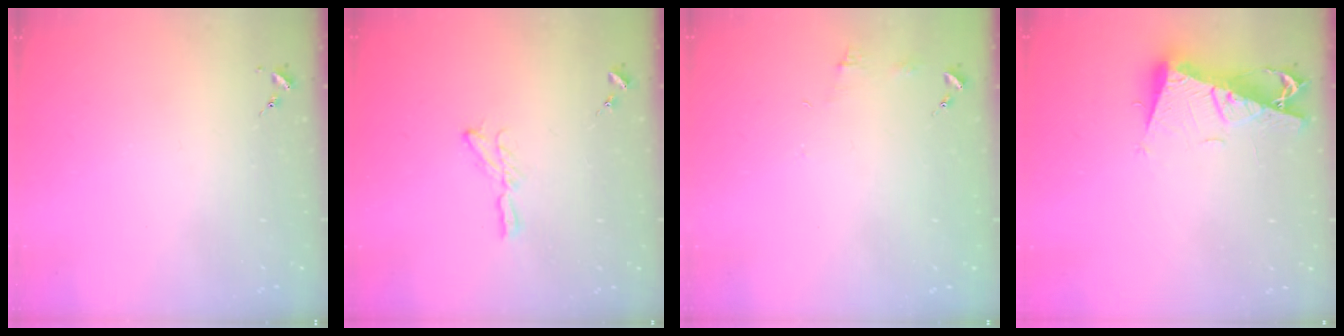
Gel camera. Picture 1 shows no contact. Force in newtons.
{"total": 6.5, "press": 6.5, "slide": 0.3}
{"total": 4.5, "press": 4.5, "slide": 0.5}
{"total": 10.6, "press": 10.5, "slide": 1.3}